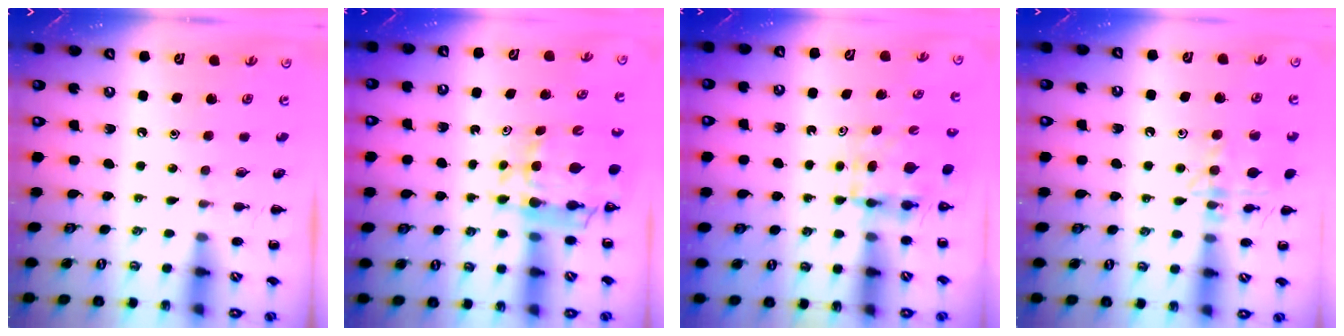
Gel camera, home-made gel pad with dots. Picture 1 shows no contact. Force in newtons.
{"total": 9.2, "press": 8.6, "slide": 3.2}
{"total": 3.9, "press": 3.9, "slide": 0.3}
{"total": 13.1, "press": 13.1, "slide": 0.6}